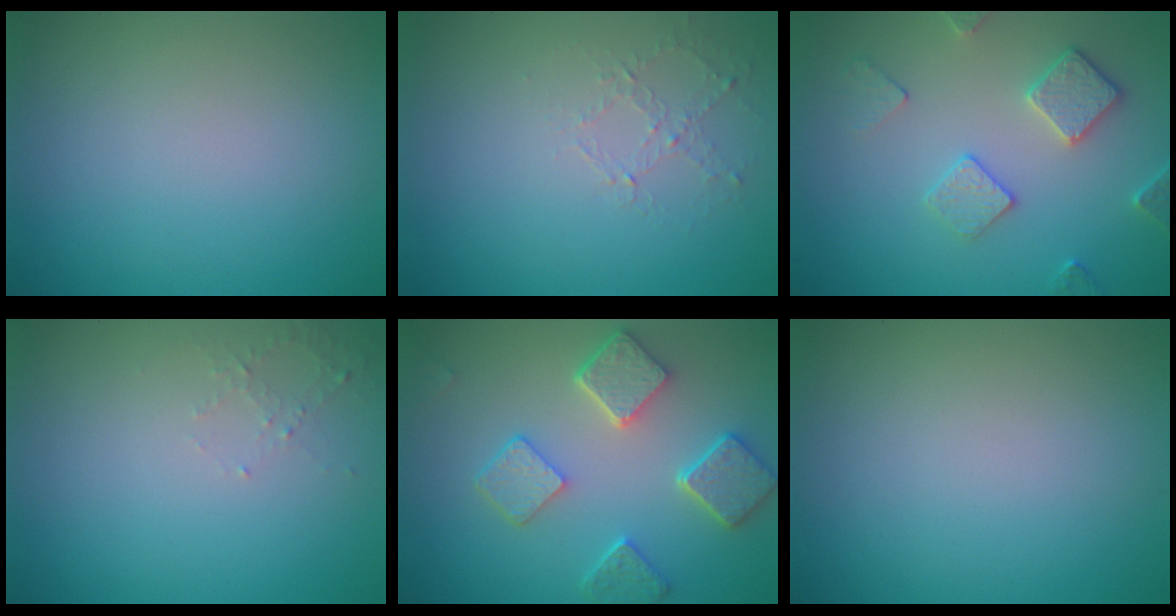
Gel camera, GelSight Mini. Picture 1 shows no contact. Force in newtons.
{"total": 1.0, "press": 0.4, "slide": 0.9}
{"total": 3.4, "press": 3.0, "slide": 1.6}
{"total": 1.1, "press": 1.0, "slide": 0.4}
{"total": 5.4, "press": 4.2, "slide": 3.3}
{"total": 0.0}